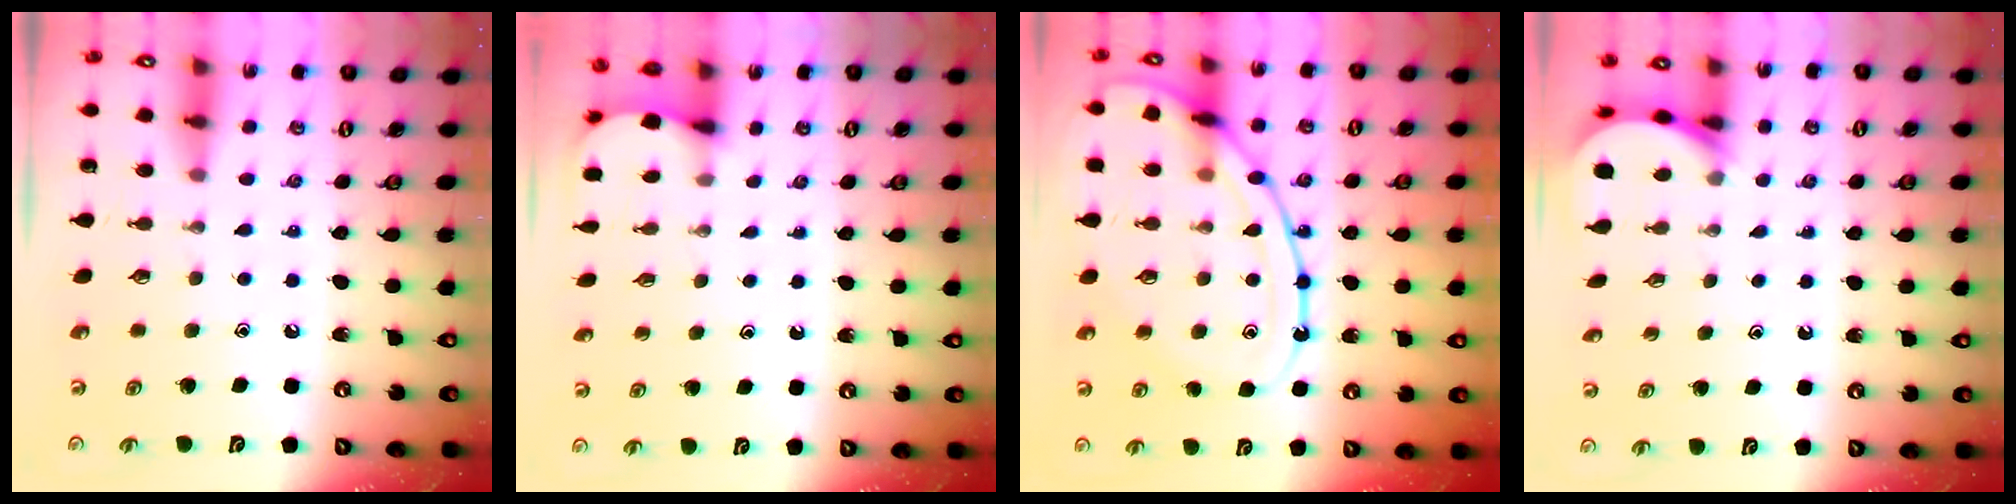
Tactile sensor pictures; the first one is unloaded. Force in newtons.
{"total": 2.6, "press": 2.6, "slide": 0.3}
{"total": 18.0, "press": 17.9, "slide": 1.4}
{"total": 3.8, "press": 3.8, "slide": 0.4}